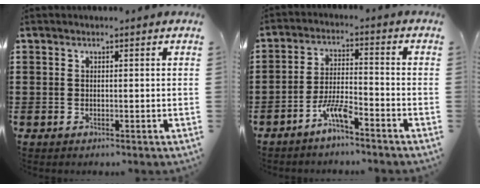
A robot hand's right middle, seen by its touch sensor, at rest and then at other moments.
{"total": 5.5, "force": [-4.1, 0.7, 3.5], "torque": [-0.081, -0.001, -0.082]}